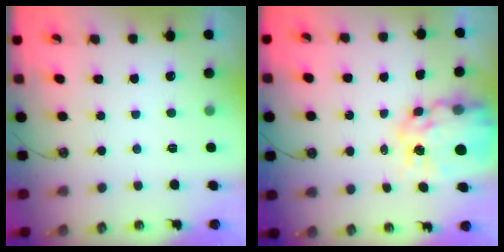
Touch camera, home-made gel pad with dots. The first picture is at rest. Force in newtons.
{"total": 15.1, "press": 15.0, "slide": 1.3}